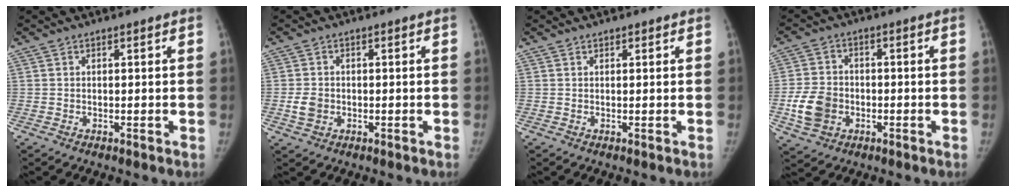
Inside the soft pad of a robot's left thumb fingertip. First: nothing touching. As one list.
[{"total": 3.4, "force": [-0.7, 2.8, 1.9], "torque": [-0.029, 0.004, -0.011]}, {"total": 0.6, "force": [0.4, 0.4, 0.2], "torque": [0.003, -0.001, 0.003]}, {"total": 8.4, "force": [-2.2, 6.7, 4.7], "torque": [-0.076, 0.010, -0.040]}]